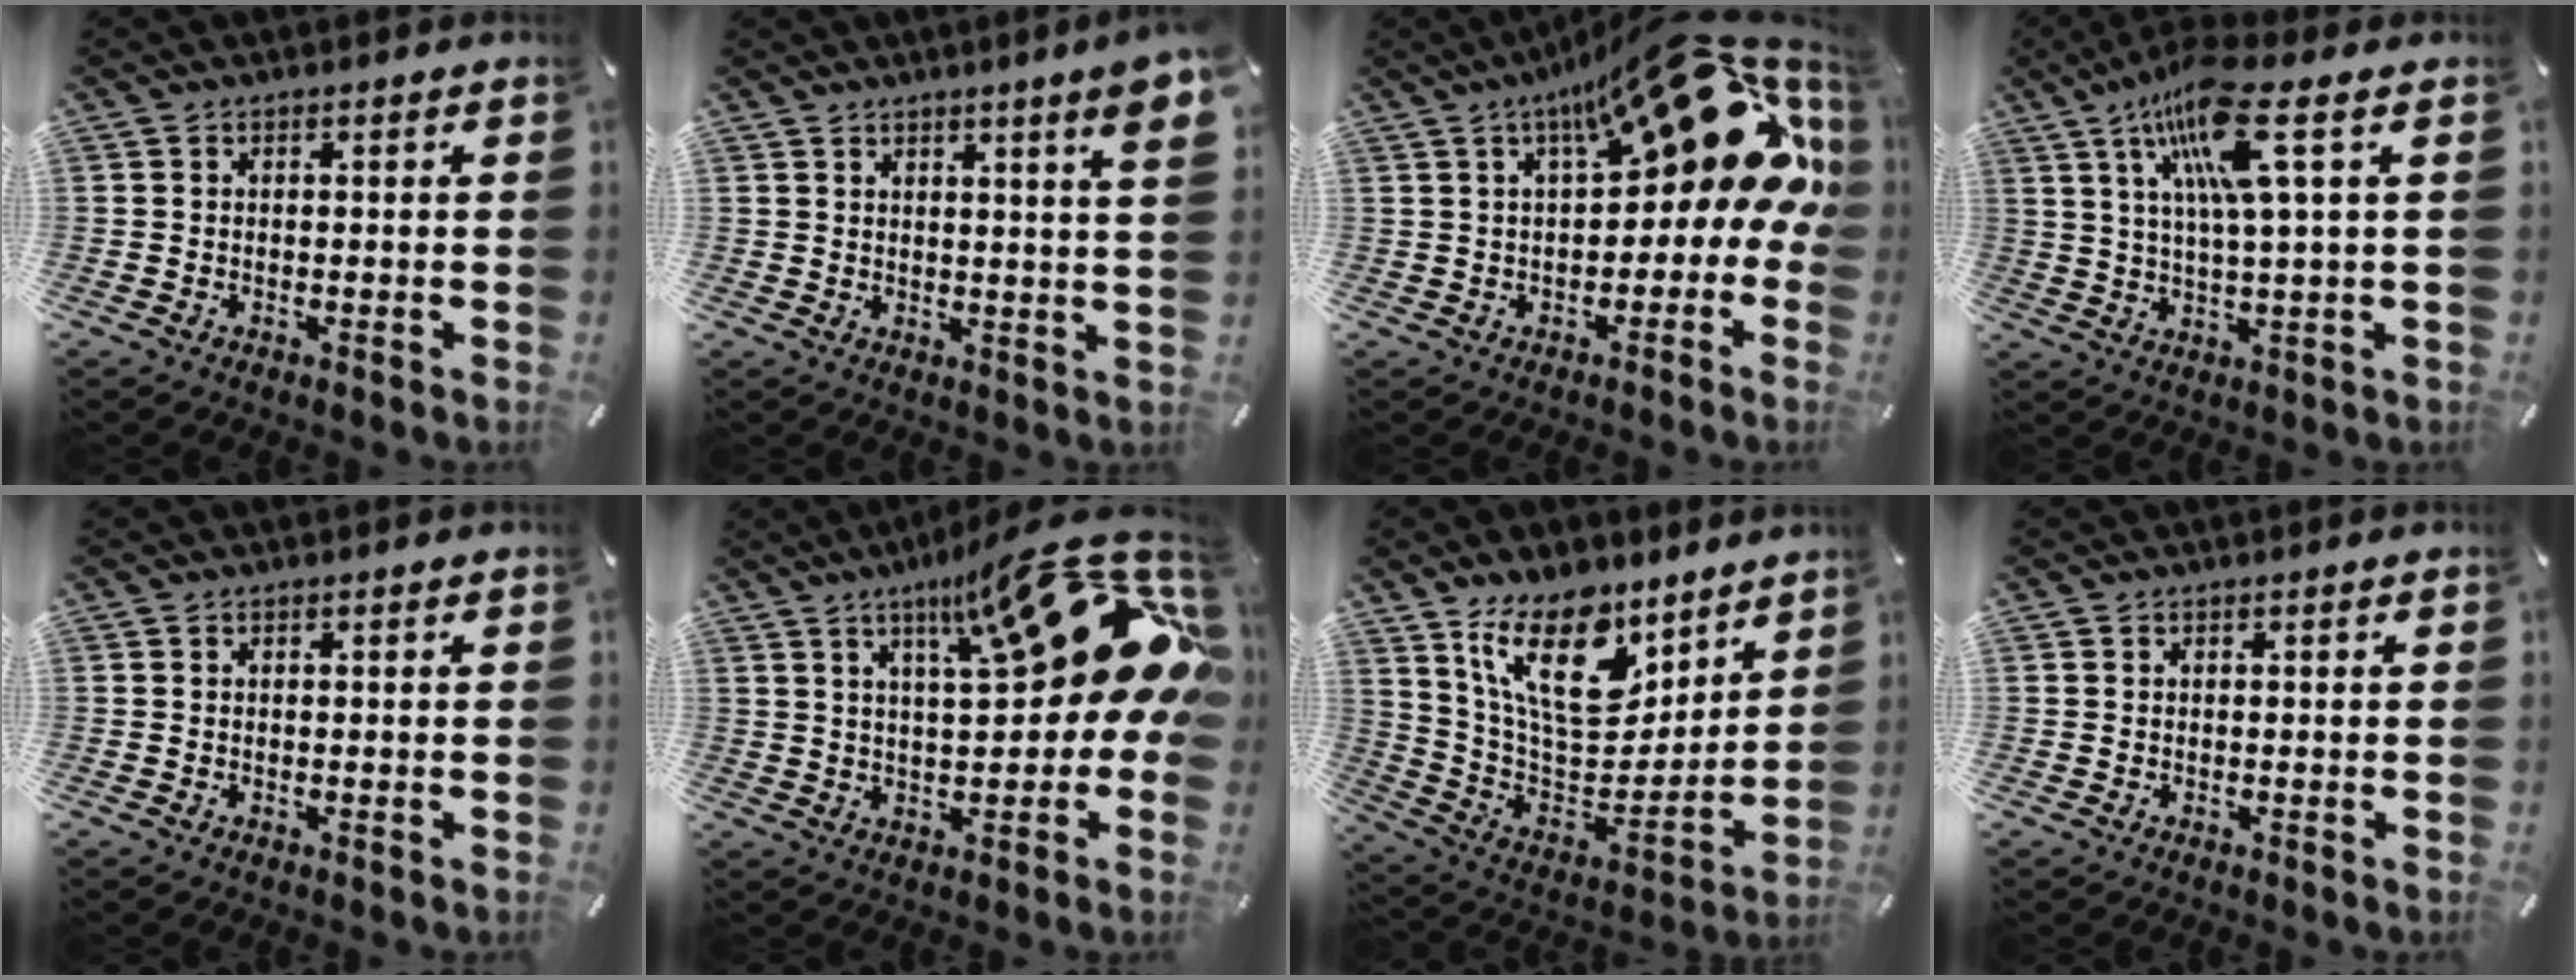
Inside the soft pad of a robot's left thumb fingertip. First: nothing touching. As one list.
[{"total": 5.9, "force": [3.9, 0.3, 4.4], "torque": [-0.069, -0.017, 0.063]}, {"total": 21.7, "force": [9.6, 9.0, 17.3], "torque": [-0.227, -0.063, 0.156]}, {"total": 14.6, "force": [6.6, 2.6, 12.8], "torque": [-0.234, -0.013, 0.104]}, {"total": 0.0}, {"total": 24.4, "force": [10.6, 7.8, 20.5], "torque": [-0.278, -0.071, 0.167]}, {"total": 19.9, "force": [13.2, 10.0, 11.0], "torque": [-0.189, -0.077, 0.237]}, {"total": 0.0}]